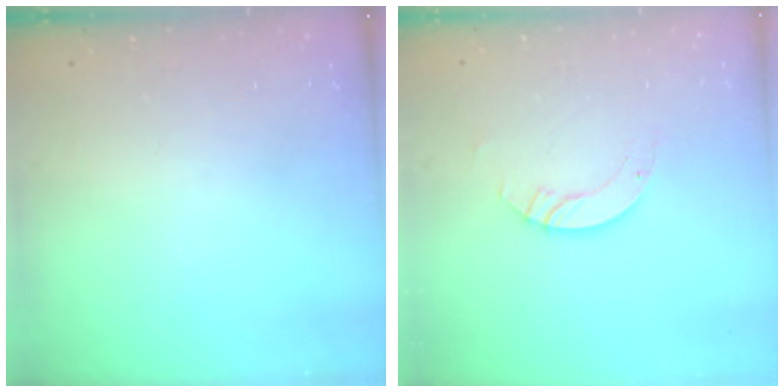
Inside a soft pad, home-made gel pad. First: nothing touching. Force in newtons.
{"total": 3.8, "press": 3.7, "slide": 0.4}